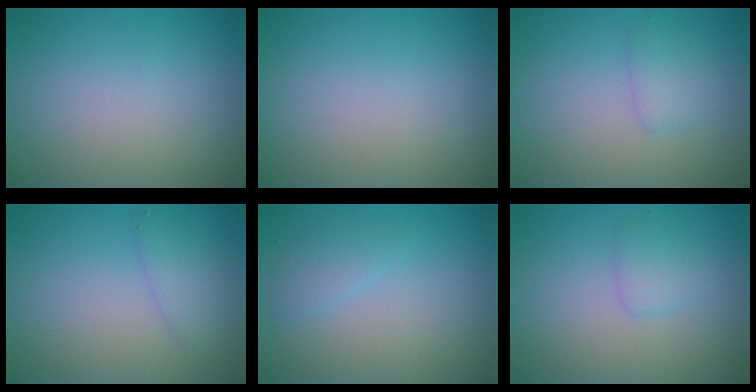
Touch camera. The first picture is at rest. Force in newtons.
{"total": 0.0}
{"total": 1.6, "press": 1.6, "slide": 0.1}
{"total": 1.8, "press": 1.8, "slide": 0.1}
{"total": 1.3, "press": 1.3, "slide": 0.0}
{"total": 1.5, "press": 1.5, "slide": 0.1}